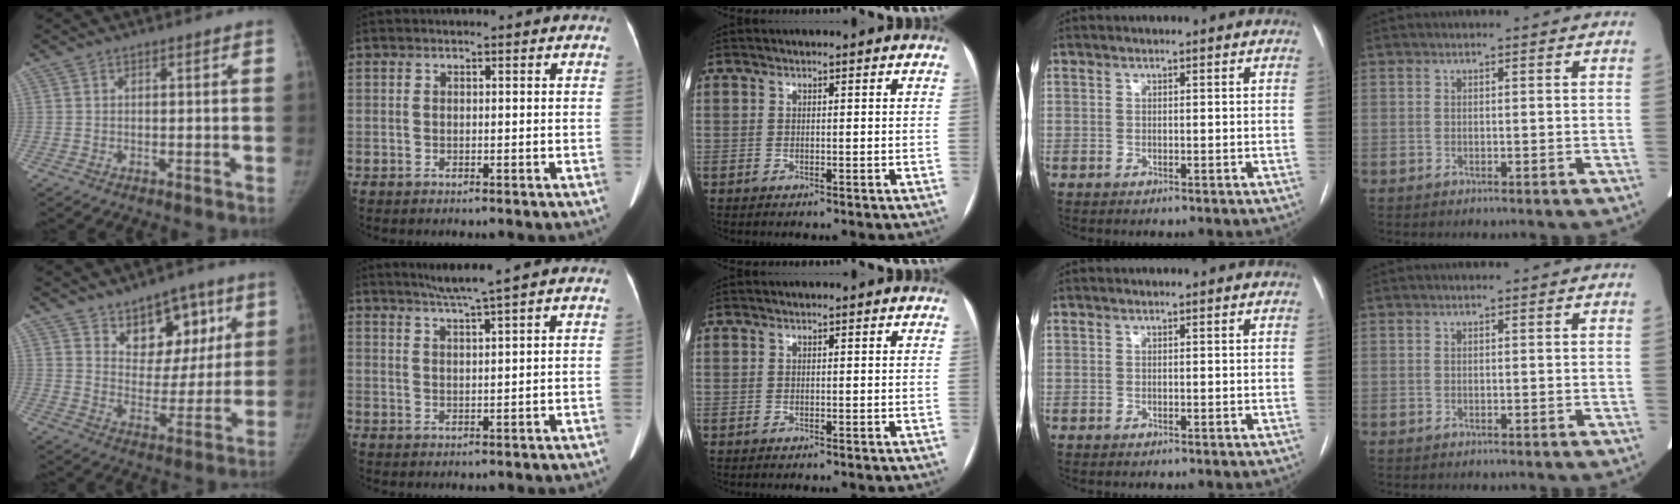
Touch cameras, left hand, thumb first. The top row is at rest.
{"thumb": {"total": 12.8, "force": [7.1, 8.3, 6.7], "torque": [-0.046, -0.038, 0.114]}, "index": {"total": 4.4, "force": [3.4, -1.4, 2.4], "torque": [-0.045, -0.004, 0.066]}}